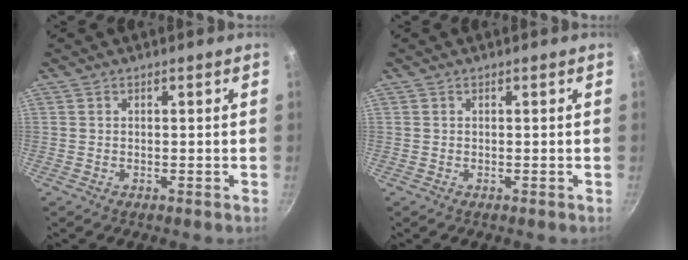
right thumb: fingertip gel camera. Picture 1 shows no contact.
{"total": 0.0}